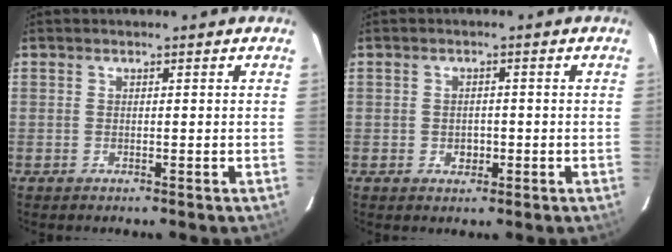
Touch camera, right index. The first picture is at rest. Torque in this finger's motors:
{"motor_torque": [-0.10, 0.04, -0.01, -0.01]}